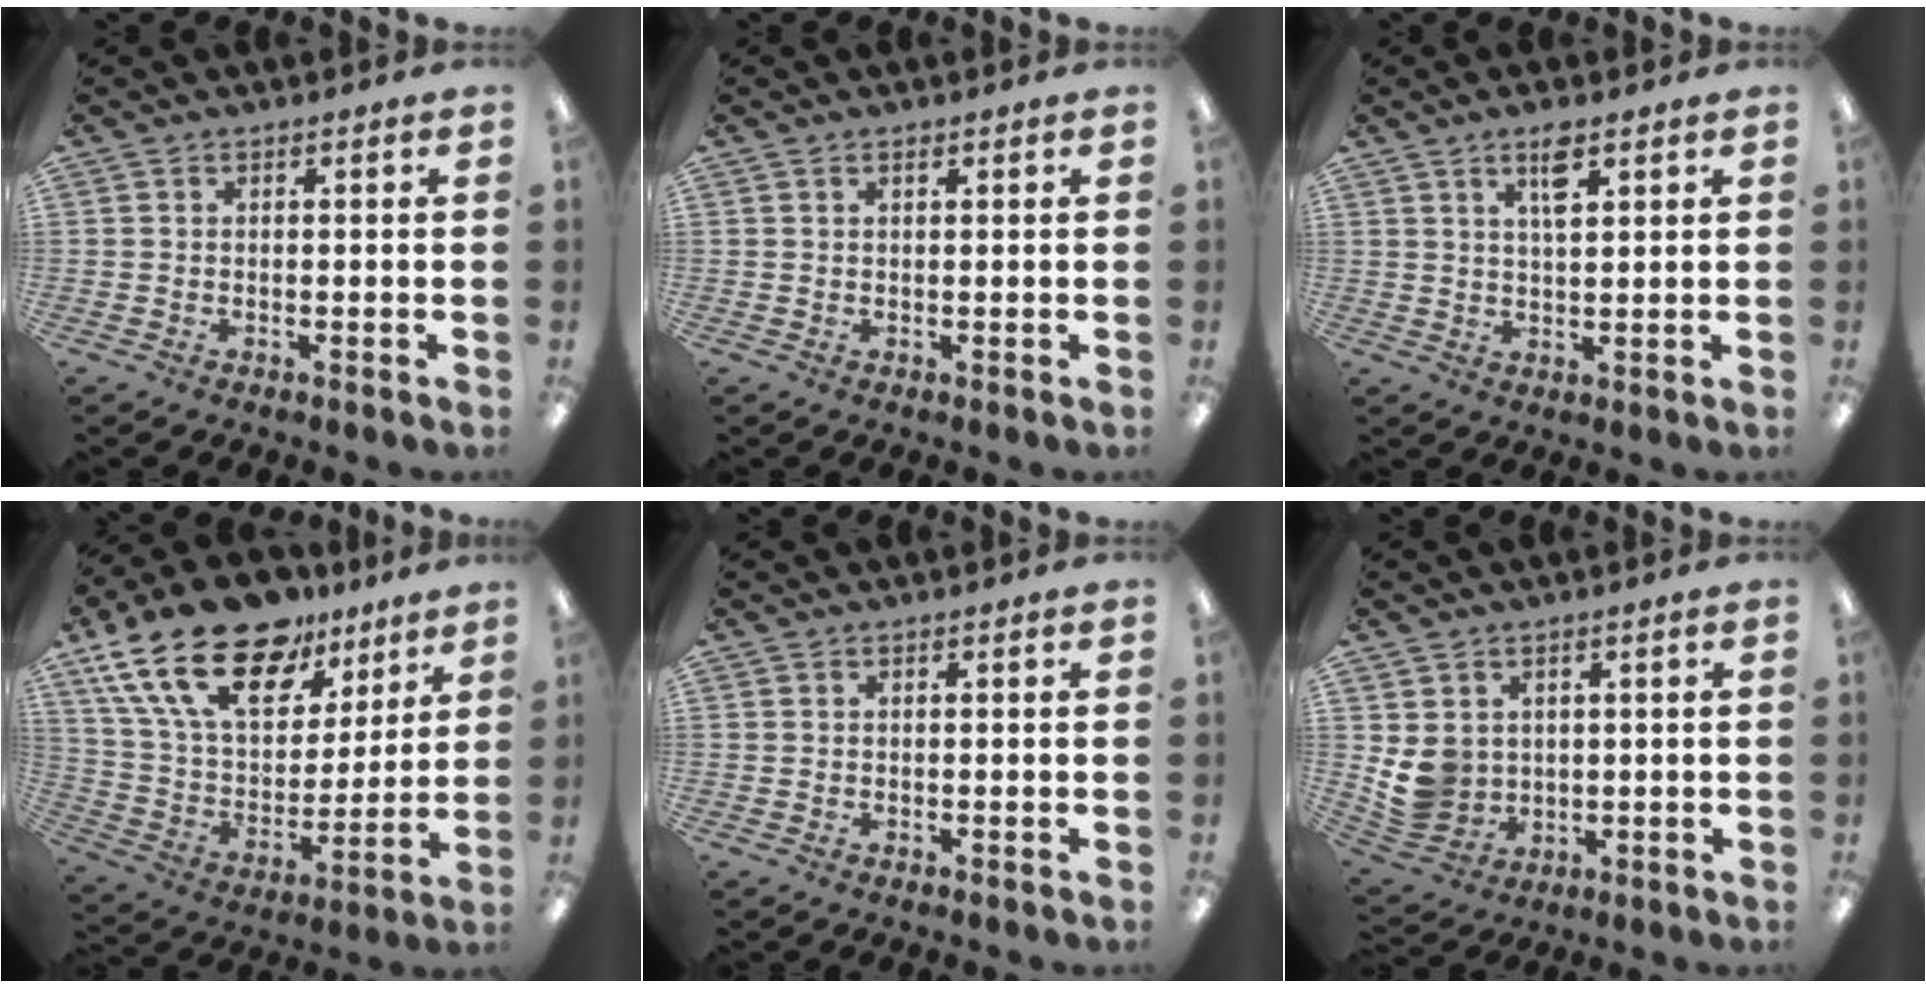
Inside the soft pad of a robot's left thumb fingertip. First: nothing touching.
{"total": 0.7, "force": [0.6, 0.3, 0.3], "torque": [-0.006, 0.001, 0.011]}
{"total": 5.6, "force": [3.2, 2.0, 4.1], "torque": [-0.067, -0.006, 0.051]}
{"total": 22.6, "force": [14.9, 11.7, 12.4], "torque": [-0.235, -0.085, 0.267]}
{"total": 0.0}
{"total": 7.9, "force": [1.4, 7.2, 2.9], "torque": [-0.072, -0.001, 0.034]}